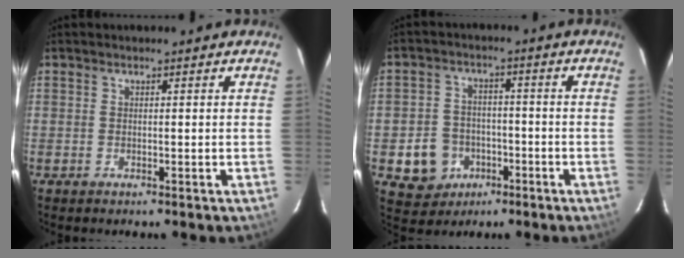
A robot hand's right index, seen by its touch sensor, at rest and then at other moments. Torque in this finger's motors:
{"motor_torque": [-0.09, -0.21, -0.51, -0.21]}